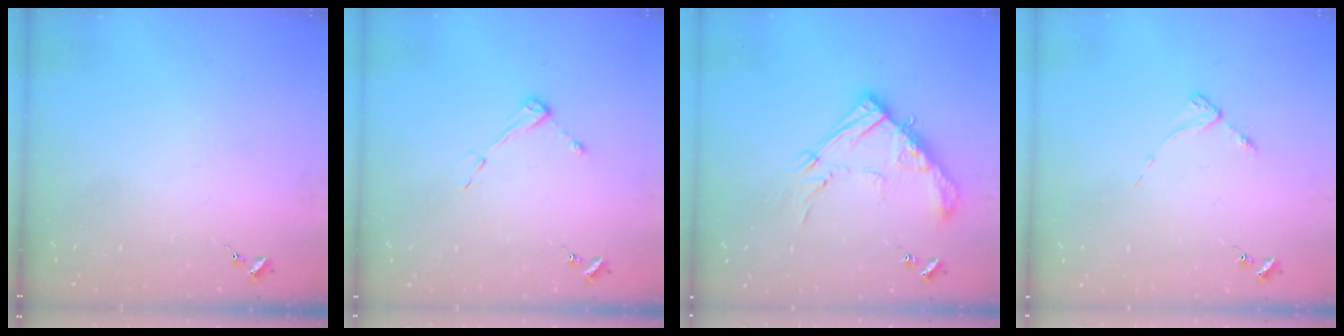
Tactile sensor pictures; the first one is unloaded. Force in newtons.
{"total": 4.2, "press": 4.2, "slide": 0.6}
{"total": 16.8, "press": 16.7, "slide": 1.7}
{"total": 2.7, "press": 2.7, "slide": 0.3}